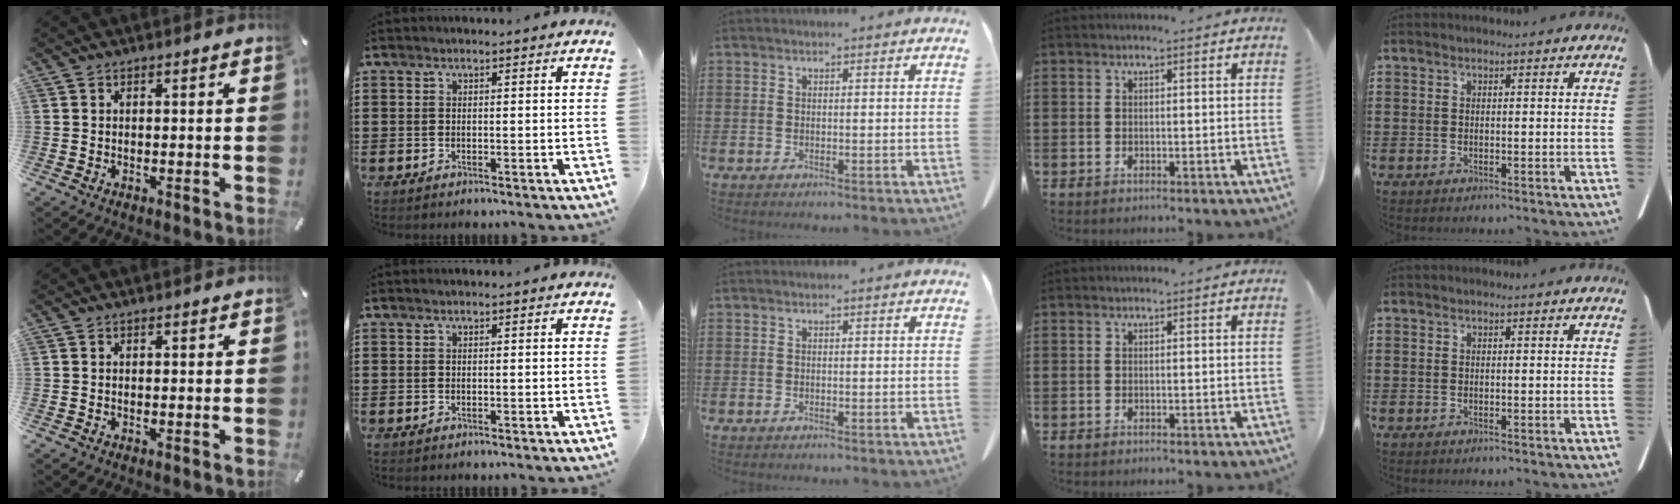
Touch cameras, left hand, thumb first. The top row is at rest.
{}